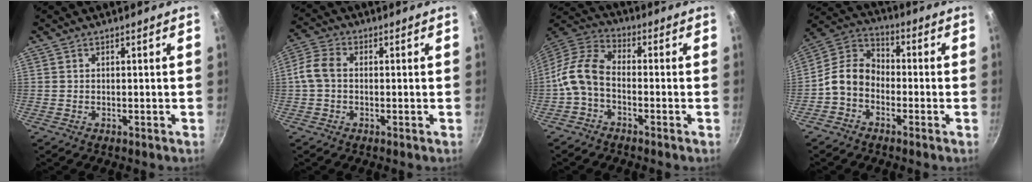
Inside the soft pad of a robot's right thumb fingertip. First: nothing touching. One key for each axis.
{"total": 5.5, "fx": -0.1, "fy": 3.9, "fz": 3.8, "tx": -0.081, "ty": 0.016, "tz": -0.010}
{"total": 10.3, "fx": -2.4, "fy": 6.3, "fz": 7.8, "tx": -0.164, "ty": 0.037, "tz": -0.062}
{"total": 9.2, "fx": -2.8, "fy": 7.1, "fz": 5.3, "tx": -0.088, "ty": 0.042, "tz": -0.069}